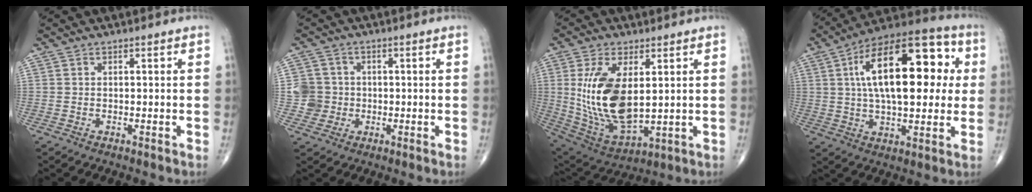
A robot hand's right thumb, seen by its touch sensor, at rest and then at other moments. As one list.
[{"total": 5.0, "force": [-0.4, 4.9, 0.3], "torque": [0.023, 0.010, -0.012]}, {"total": 17.2, "force": [2.3, 8.6, 14.8], "torque": [-0.285, -0.022, 0.064]}, {"total": 23.9, "force": [4.6, 11.0, 20.7], "torque": [-0.306, 0.019, 0.061]}]